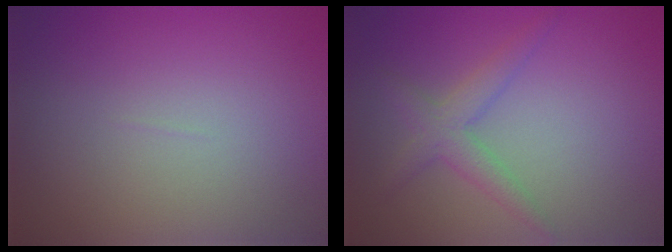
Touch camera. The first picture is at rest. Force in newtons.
{"total": 2.6, "press": 2.6, "slide": 0.1}